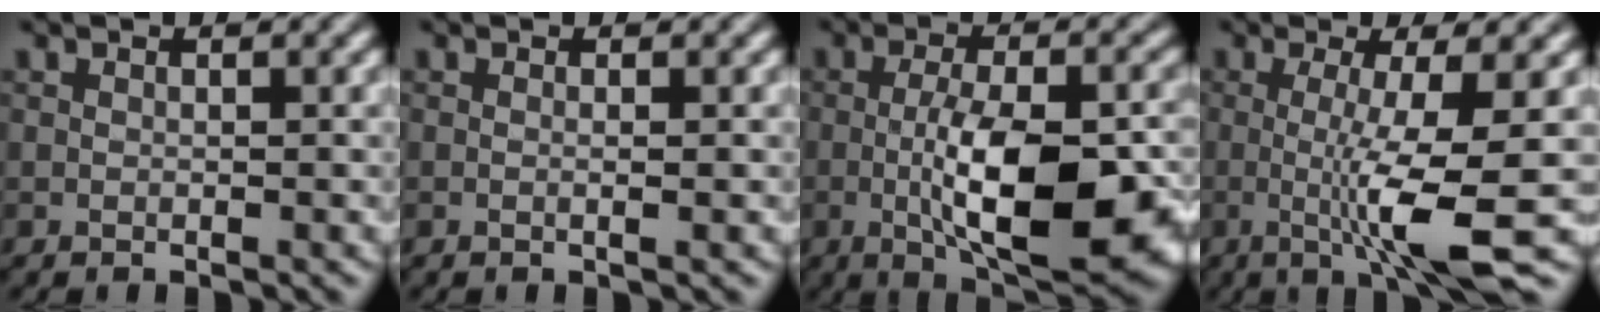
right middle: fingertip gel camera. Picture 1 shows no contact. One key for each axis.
{"total": 0.9, "fx": 0.0, "fy": 0.2, "fz": 0.9, "tx": -0.012, "ty": -0.002, "tz": -0.004}
{"total": 10.4, "fx": -2.3, "fy": 3.7, "fz": 9.4, "tx": -0.160, "ty": -0.011, "tz": -0.033}
{"total": 7.2, "fx": -1.1, "fy": 1.0, "fz": 7.0, "tx": -0.124, "ty": -0.013, "tz": -0.018}